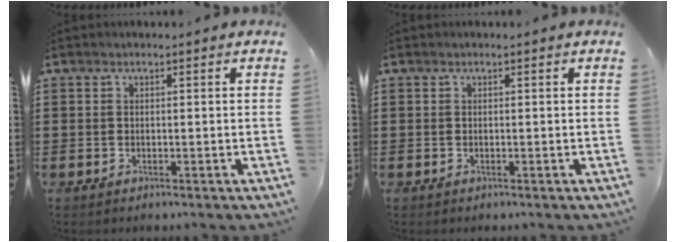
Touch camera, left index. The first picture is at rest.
{"total": 0.0}